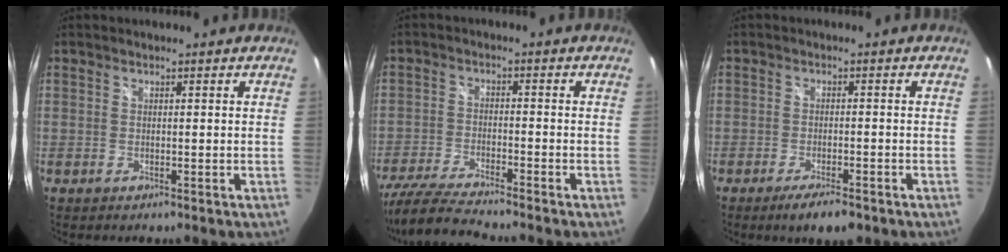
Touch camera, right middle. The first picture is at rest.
{"total": 10.5, "force": [-9.4, 0.5, 4.7], "torque": [-0.119, -0.021, -0.174]}
{"total": 5.2, "force": [-3.7, 1.2, 3.4], "torque": [-0.071, -0.006, -0.060]}